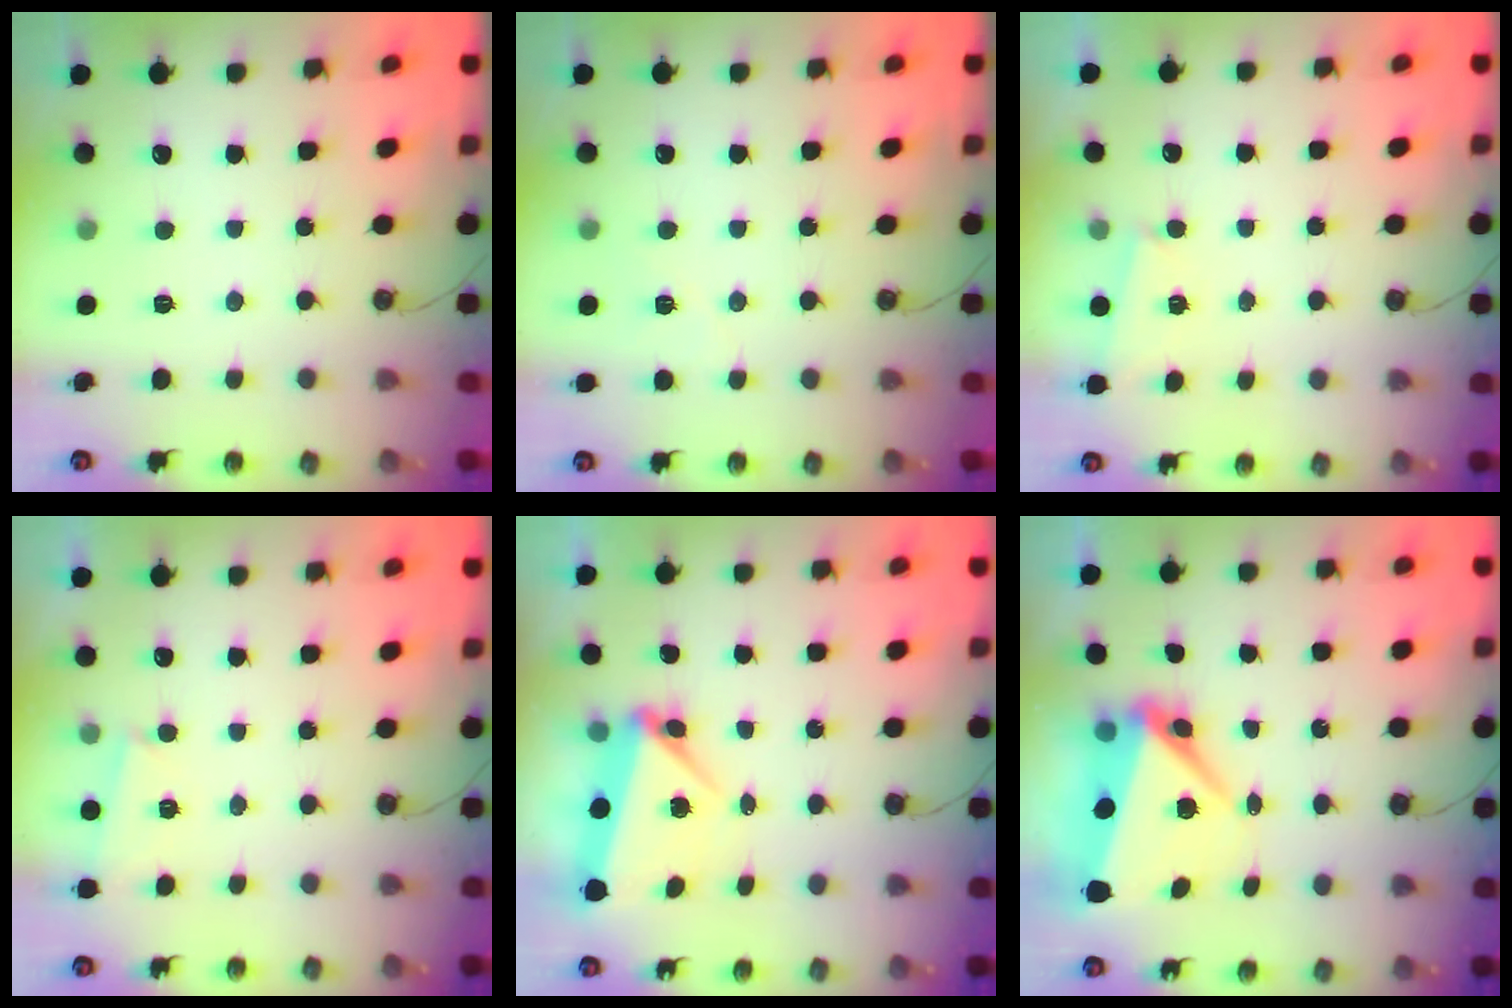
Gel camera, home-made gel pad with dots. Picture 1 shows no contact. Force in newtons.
{"total": 4.9, "press": 4.7, "slide": 1.1}
{"total": 1.5, "press": 1.4, "slide": 0.5}
{"total": 2.1, "press": 2.1, "slide": 0.5}
{"total": 6.9, "press": 4.9, "slide": 4.9}
{"total": 8.6, "press": 8.4, "slide": 1.9}